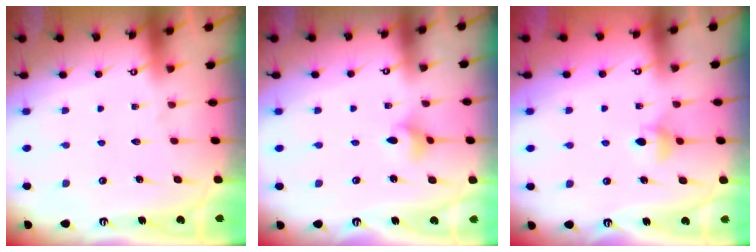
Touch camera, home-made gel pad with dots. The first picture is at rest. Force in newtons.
{"total": 3.0, "press": 3.0, "slide": 0.3}
{"total": 4.7, "press": 4.6, "slide": 0.7}